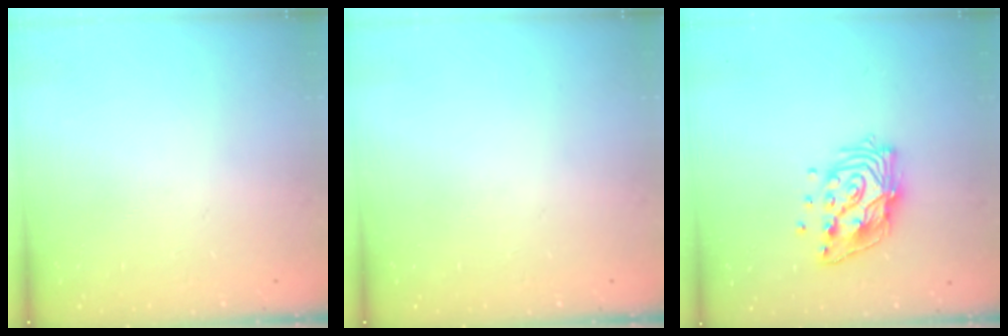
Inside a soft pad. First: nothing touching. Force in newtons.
{"total": 0.0}
{"total": 13.3, "press": 13.2, "slide": 1.5}